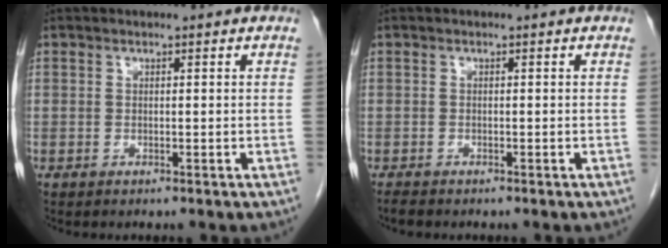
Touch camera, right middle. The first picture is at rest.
{"total": 1.1, "force": [-1.0, 0.2, 0.4], "torque": [-0.017, -0.005, -0.017]}